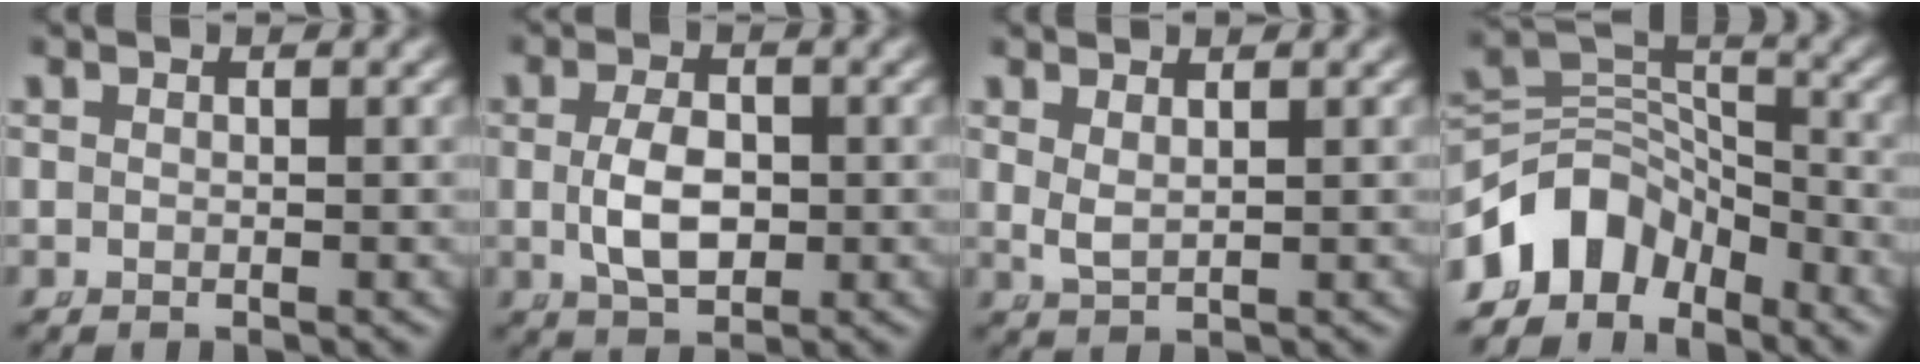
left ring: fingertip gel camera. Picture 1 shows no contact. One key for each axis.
{"total": 4.0, "fx": -0.4, "fy": 2.2, "fz": 3.3, "tx": -0.066, "ty": -0.014, "tz": 0.005}
{"total": 1.5, "fx": 1.0, "fy": 0.5, "fz": 1.0, "tx": -0.032, "ty": -0.013, "tz": 0.033}
{"total": 10.2, "fx": -3.8, "fy": 7.9, "fz": 5.0, "tx": -0.089, "ty": -0.016, "tz": -0.069}